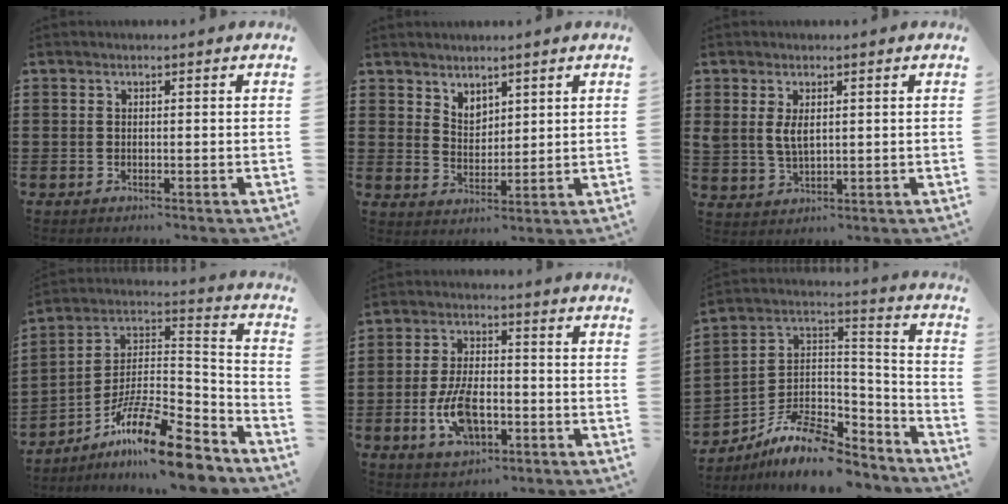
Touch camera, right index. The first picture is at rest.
{"total": 3.3, "force": [2.9, 1.7, 0.0], "torque": [-0.010, -0.001, 0.055]}
{"total": 3.5, "force": [1.0, 1.8, 2.8], "torque": [-0.059, 0.005, 0.019]}
{"total": 14.9, "force": [-11.0, 2.8, 9.7], "torque": [-0.173, 0.027, -0.202]}
{"total": 8.5, "force": [-2.9, 4.2, 6.8], "torque": [-0.151, -0.002, -0.055]}
{"total": 10.2, "force": [-7.5, 4.4, 5.3], "torque": [-0.117, 0.013, -0.149]}